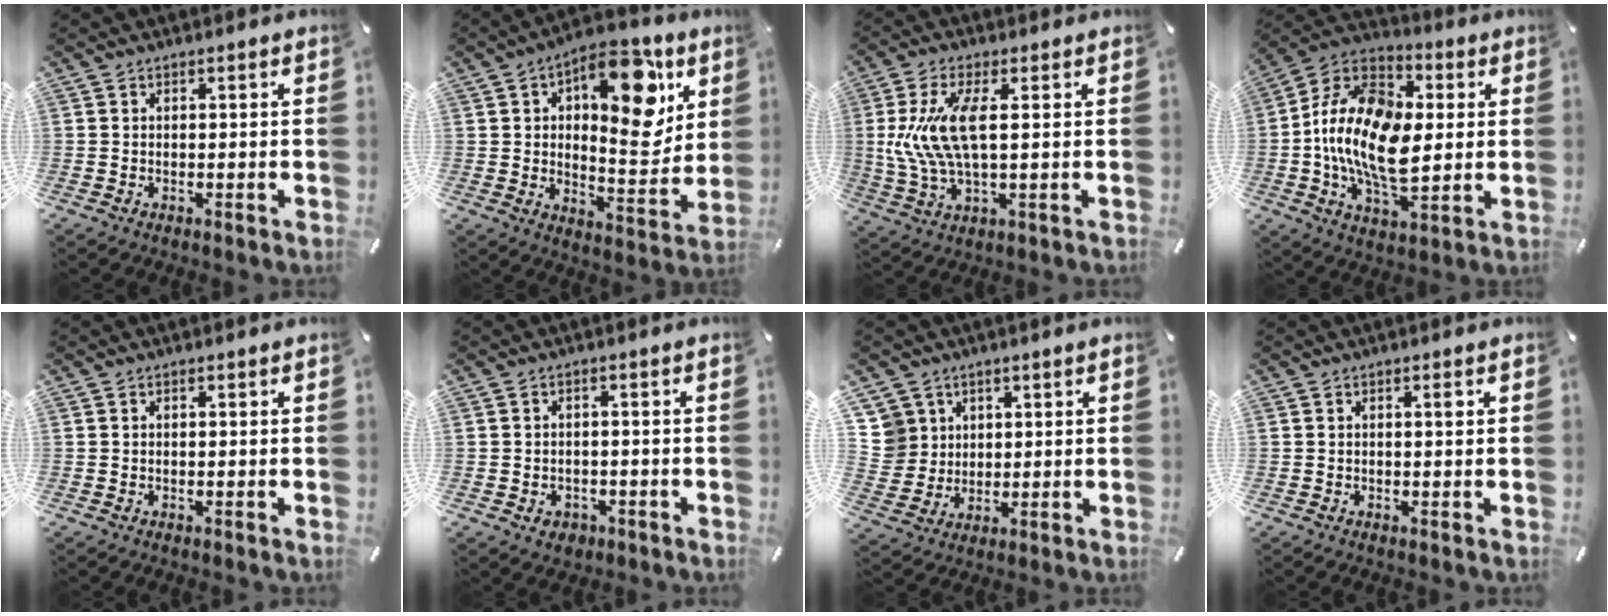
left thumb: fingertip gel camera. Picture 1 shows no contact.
{"total": 18.6, "force": [7.9, 9.4, 14.0], "torque": [-0.172, -0.045, 0.125]}
{"total": 12.1, "force": [1.8, 4.6, 11.1], "torque": [-0.249, -0.016, 0.026]}
{"total": 19.1, "force": [-1.2, 12.0, 14.8], "torque": [-0.329, 0.005, -0.028]}
{"total": 0.0}
{"total": 3.0, "force": [-1.1, 2.5, 1.1], "torque": [-0.011, 0.001, -0.023]}
{"total": 7.1, "force": [3.4, 6.2, -0.4], "torque": [-0.008, -0.015, 0.068]}
{"total": 1.2, "force": [0.3, 0.1, 1.1], "torque": [-0.021, 0.002, 0.003]}